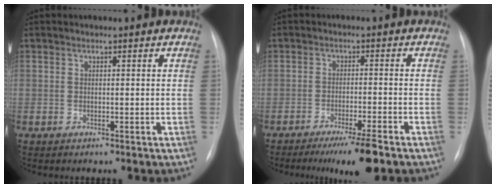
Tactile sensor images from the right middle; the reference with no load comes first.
{"total": 6.9, "force": [-5.0, -0.3, 4.8], "torque": [-0.072, -0.017, -0.083]}